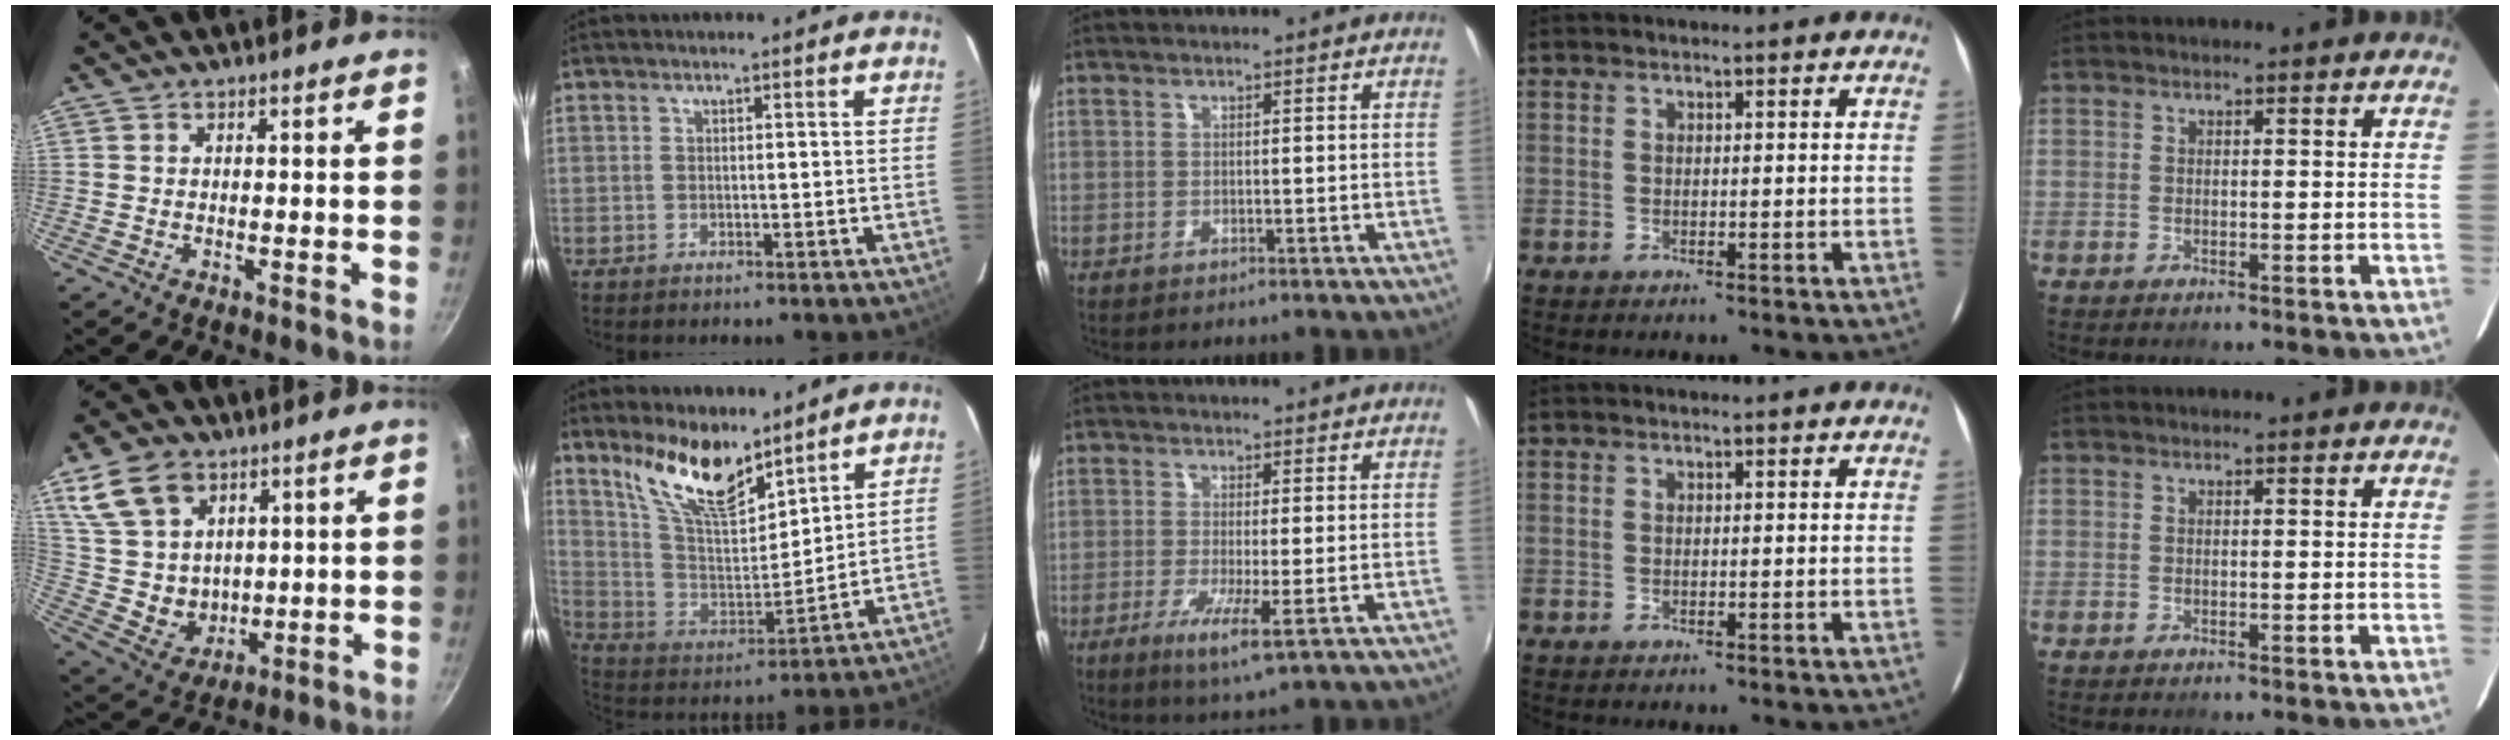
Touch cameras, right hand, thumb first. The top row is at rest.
{"thumb": {"total": 14.5, "force": [6.6, 10.6, 7.3], "torque": [-0.112, -0.026, 0.144]}, "index": {"total": 15.0, "force": [11.1, 5.0, 8.7], "torque": [-0.172, -0.005, 0.220]}, "middle": {"total": 5.2, "force": [-1.7, -0.3, 4.9], "torque": [-0.104, -0.016, -0.033]}}